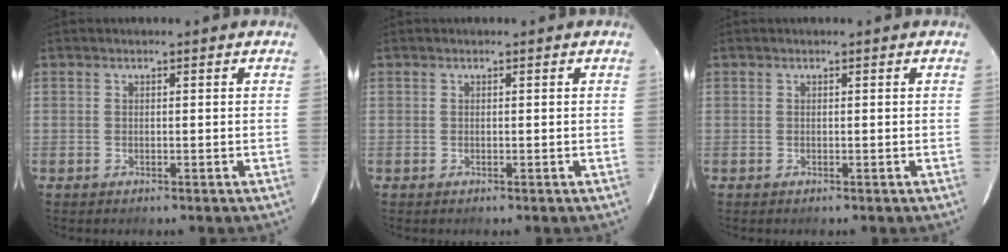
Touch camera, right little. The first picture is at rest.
{"total": 0.0}
{"total": 0.0}